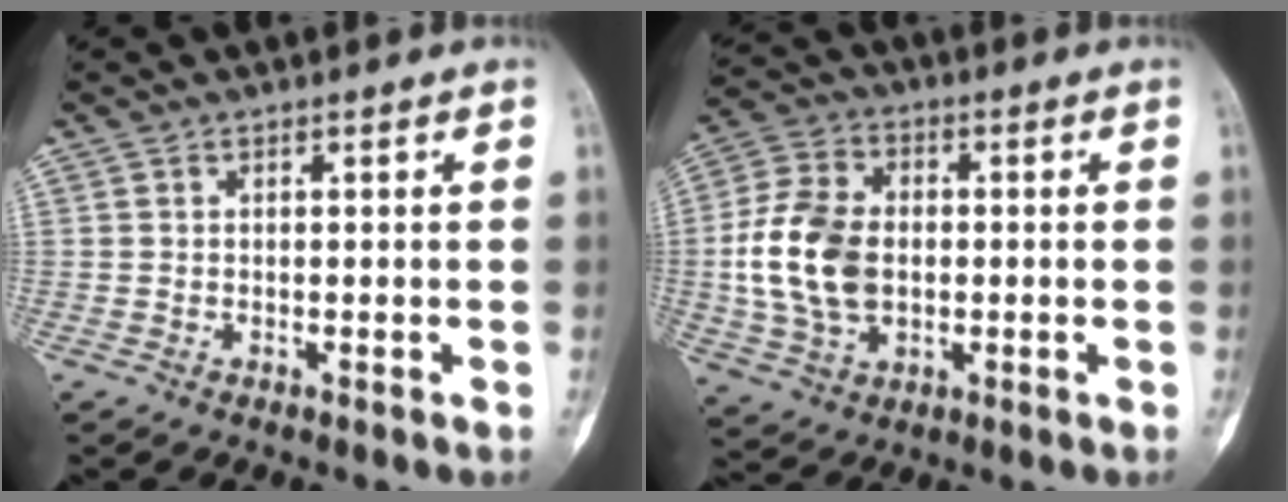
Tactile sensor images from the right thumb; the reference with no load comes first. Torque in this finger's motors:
{"motor_torque": [1.14, 1.11, 1.23, -0.91, 0.32]}